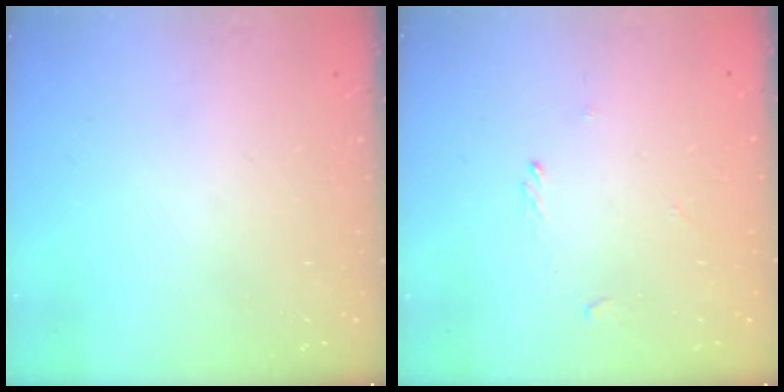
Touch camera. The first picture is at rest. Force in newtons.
{"total": 0.6, "press": 0.3, "slide": 0.5}